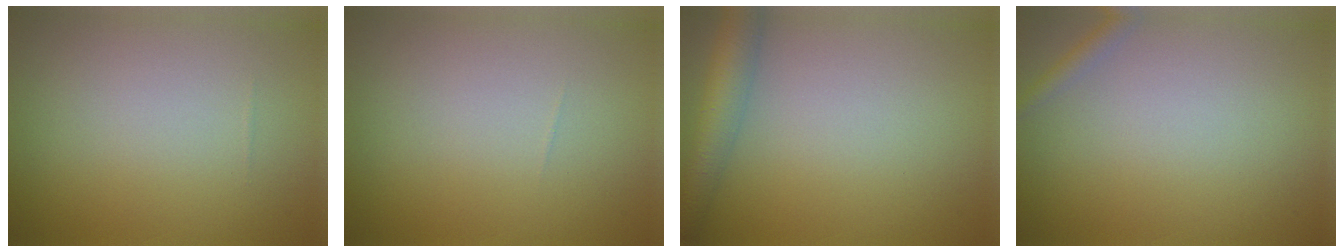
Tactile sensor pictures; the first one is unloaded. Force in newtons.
{"total": 0.0}
{"total": 4.2, "press": 4.2, "slide": 0.2}
{"total": 1.2, "press": 1.2, "slide": 0.0}